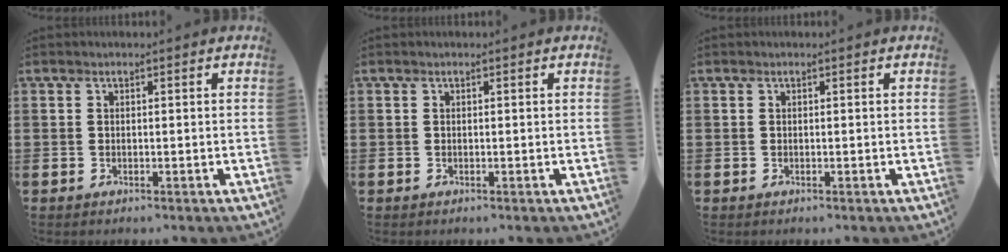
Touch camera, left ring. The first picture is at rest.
{"total": 0.0}
{"total": 0.0}